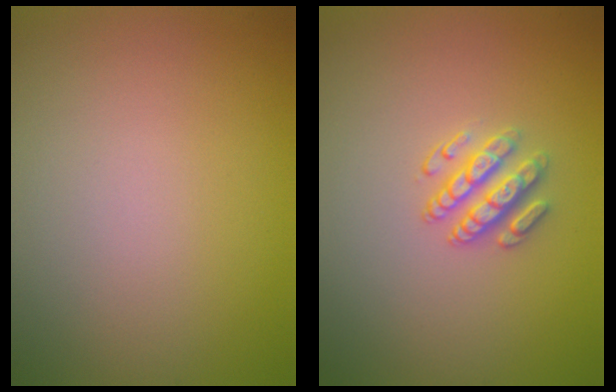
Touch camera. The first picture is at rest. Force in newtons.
{"total": 2.7, "press": 2.5, "slide": 1.2}